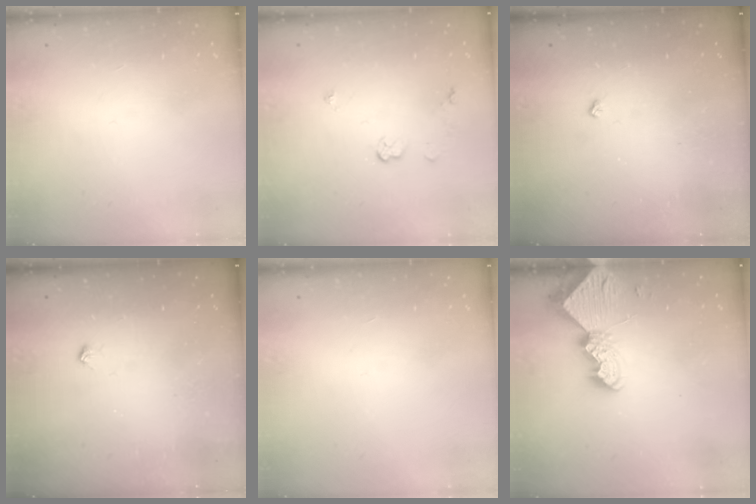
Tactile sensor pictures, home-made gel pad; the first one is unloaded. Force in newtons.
{"total": 4.5, "press": 4.5, "slide": 0.6}
{"total": 2.2, "press": 2.1, "slide": 0.4}
{"total": 3.5, "press": 3.4, "slide": 0.5}
{"total": 0.0}
{"total": 9.6, "press": 9.5, "slide": 0.9}